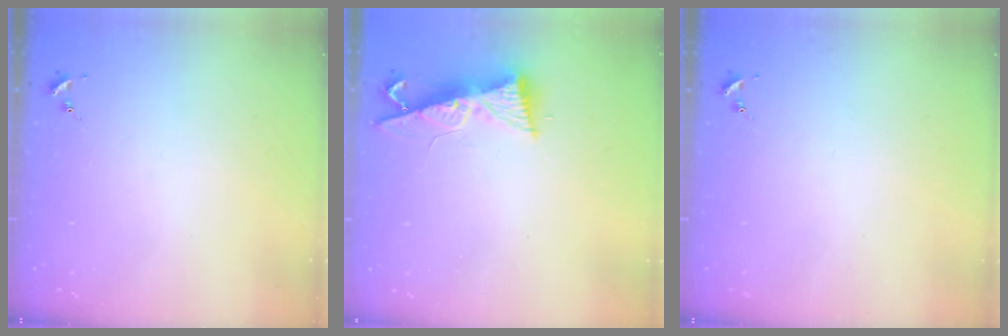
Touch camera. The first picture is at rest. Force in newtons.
{"total": 9.0, "press": 9.0, "slide": 1.1}
{"total": 0.0}